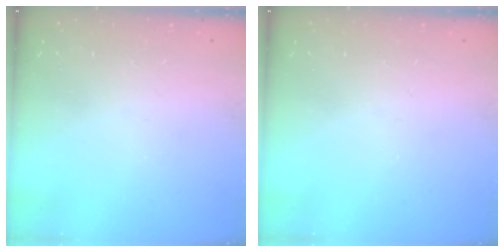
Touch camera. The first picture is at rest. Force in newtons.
{"total": 0.0}